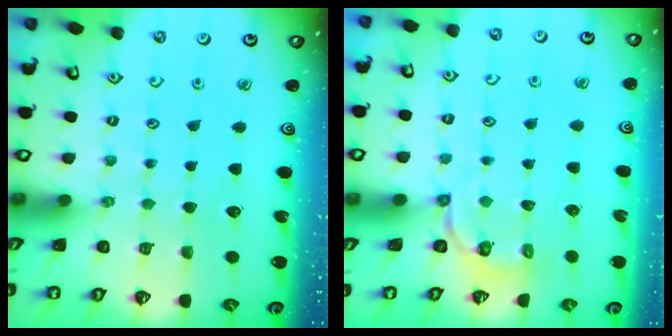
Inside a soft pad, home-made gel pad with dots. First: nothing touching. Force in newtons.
{"total": 3.8, "press": 2.8, "slide": 2.5}